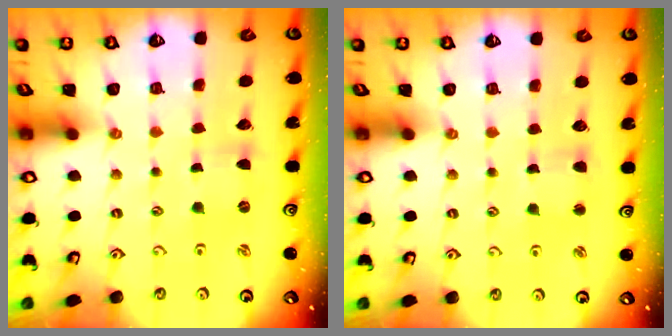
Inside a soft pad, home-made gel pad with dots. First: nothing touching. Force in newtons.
{"total": 2.7, "press": 2.6, "slide": 0.4}